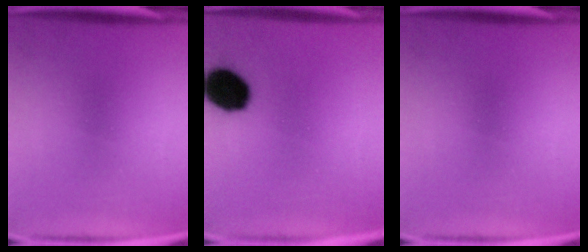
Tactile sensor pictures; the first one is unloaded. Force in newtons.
{"total": 13.4}
{"total": 0.0}